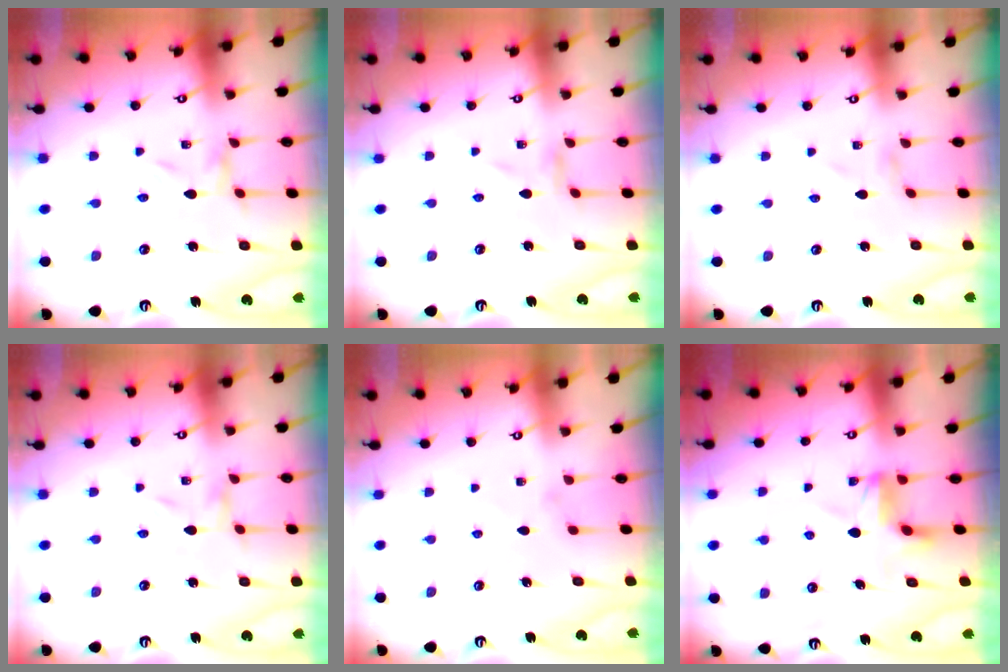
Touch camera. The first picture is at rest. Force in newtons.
{"total": 0.0}
{"total": 1.2, "press": 1.2, "slide": 0.1}
{"total": 0.0}
{"total": 1.6, "press": 1.5, "slide": 0.4}
{"total": 5.1, "press": 5.1, "slide": 0.1}